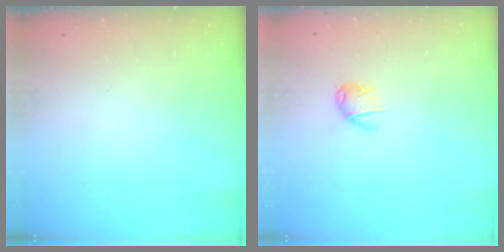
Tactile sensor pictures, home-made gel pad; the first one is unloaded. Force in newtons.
{"total": 5.0, "press": 4.9, "slide": 0.7}